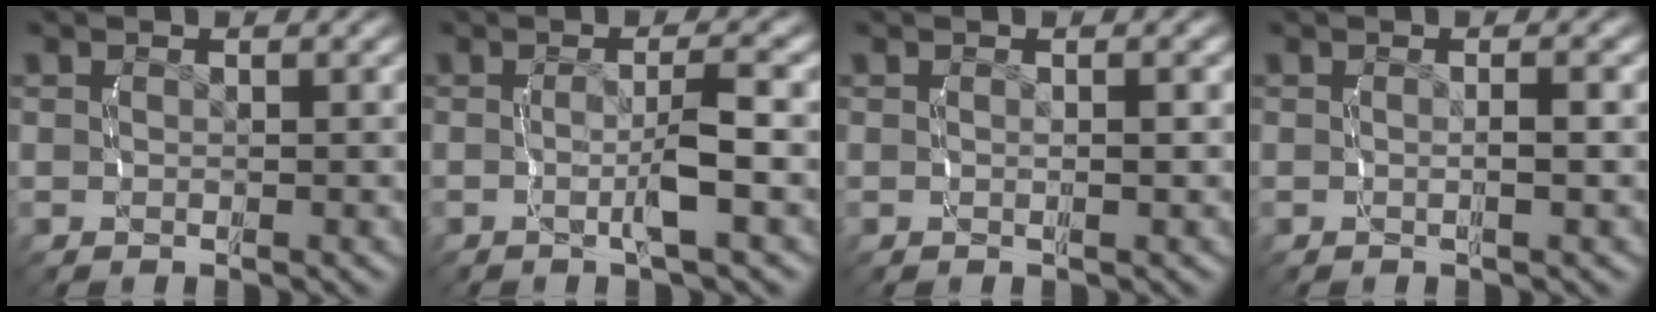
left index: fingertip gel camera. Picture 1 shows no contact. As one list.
[{"total": 3.1, "force": [-0.6, -0.3, 3.0], "torque": [-0.047, 0.001, -0.012]}, {"total": 0.8, "force": [0.0, -0.1, 0.8], "torque": [-0.017, -0.004, 0.002]}, {"total": 1.4, "force": [-0.3, -0.2, 1.4], "torque": [-0.027, -0.003, -0.003]}]